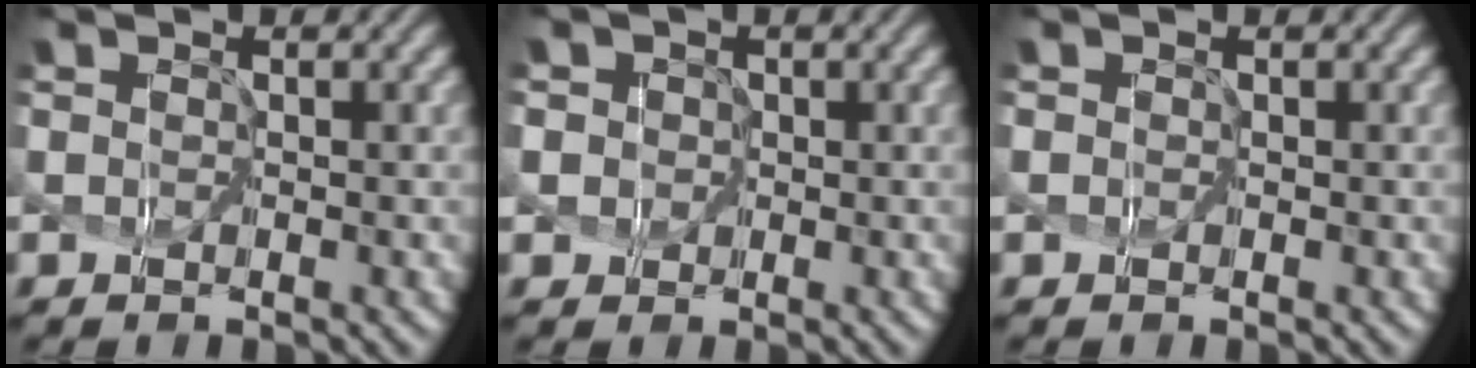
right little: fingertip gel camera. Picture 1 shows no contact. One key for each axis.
{"total": 5.2, "fx": 0.8, "fy": 5.0, "fz": 1.5, "tx": -0.046, "ty": 0.037, "tz": -0.007}
{"total": 0.6, "fx": 0.1, "fy": 0.5, "fz": 0.2, "tx": 0.003, "ty": 0.005, "tz": -0.003}